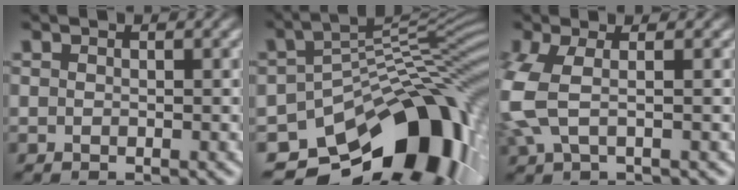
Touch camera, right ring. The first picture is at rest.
{"total": 20.5, "force": [-9.4, 11.8, 14.0], "torque": [-0.191, -0.041, -0.128]}
{"total": 4.0, "force": [0.0, 2.1, 3.3], "torque": [-0.090, -0.004, 0.006]}